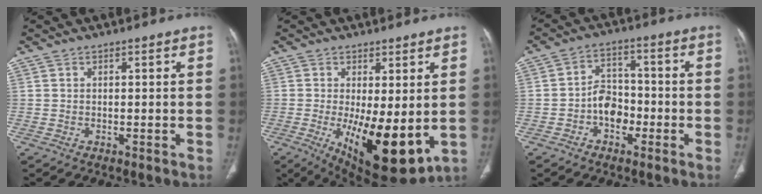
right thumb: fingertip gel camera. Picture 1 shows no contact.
{"total": 14.8, "force": [-2.4, 5.5, 13.5], "torque": [-0.205, -0.033, -0.016]}
{"total": 6.7, "force": [-2.4, 4.9, 3.9], "torque": [-0.039, 0.032, -0.050]}